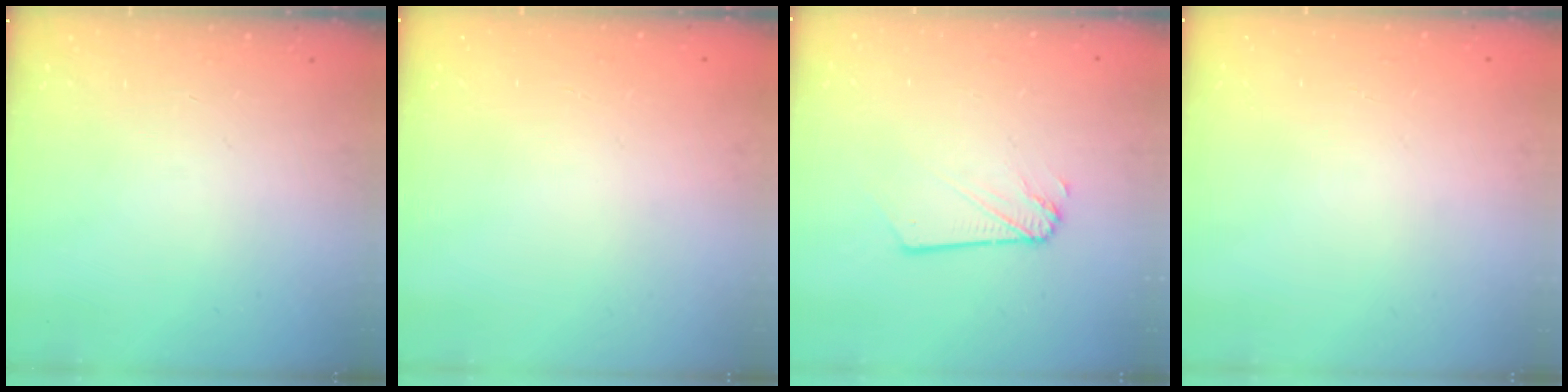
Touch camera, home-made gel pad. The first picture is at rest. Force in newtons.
{"total": 0.0}
{"total": 2.1, "press": 2.1, "slide": 0.2}
{"total": 0.0}